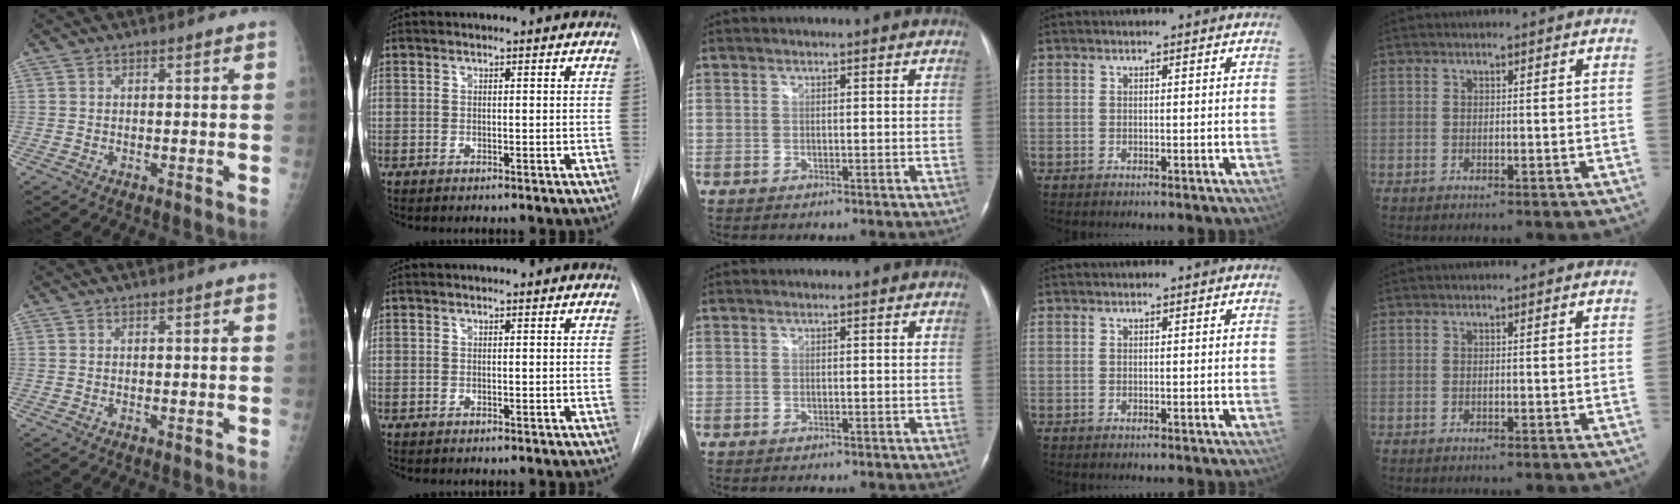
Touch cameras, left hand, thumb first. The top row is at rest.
{}